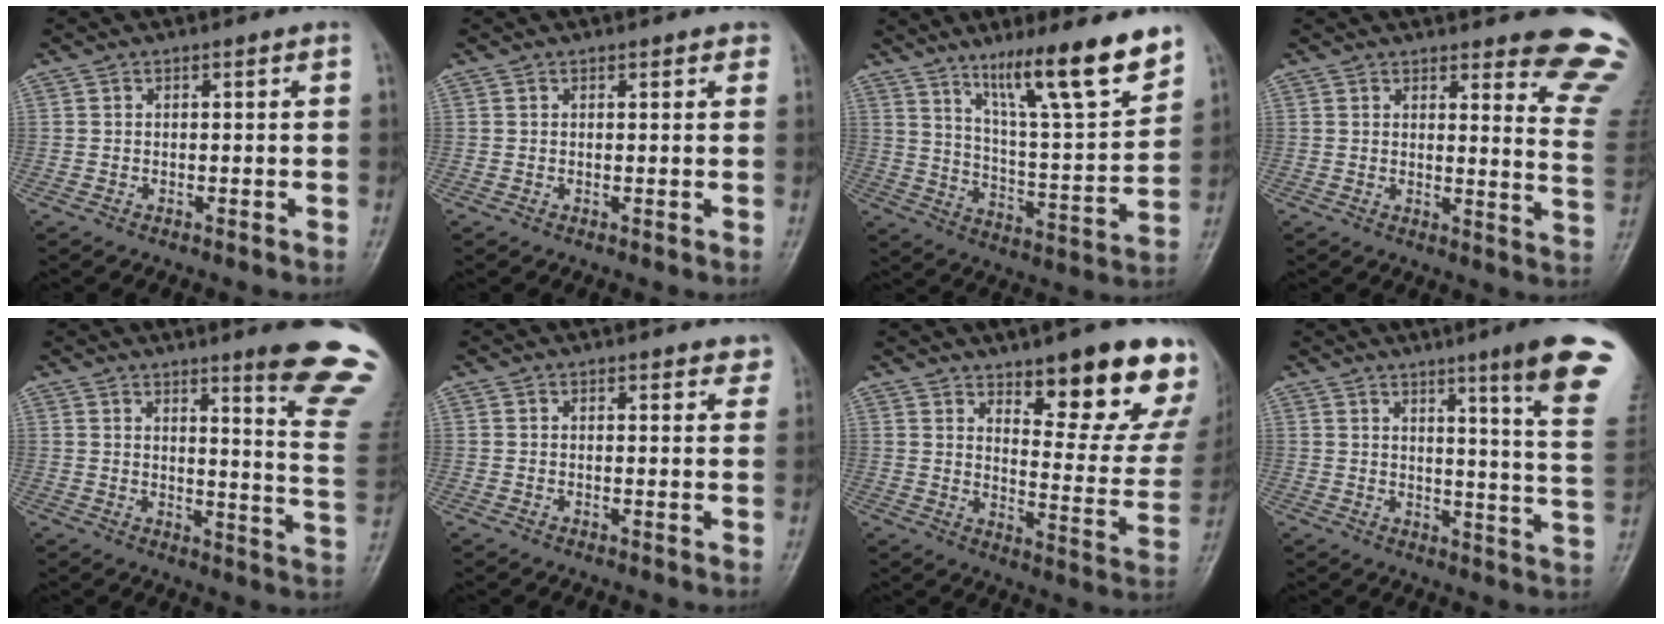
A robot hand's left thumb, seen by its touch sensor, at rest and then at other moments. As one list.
[{"total": 1.7, "force": [1.3, 0.7, 0.9], "torque": [-0.001, -0.001, 0.011]}, {"total": 17.8, "force": [12.3, 2.3, 12.6], "torque": [-0.179, -0.074, 0.204]}, {"total": 12.3, "force": [10.8, 1.8, 5.8], "torque": [-0.037, -0.111, 0.102]}, {"total": 16.2, "force": [11.2, 0.8, 11.6], "torque": [-0.116, -0.093, 0.134]}, {"total": 4.1, "force": [3.5, 1.5, 1.4], "torque": [0.011, -0.015, 0.030]}, {"total": 18.7, "force": [11.4, 5.5, 13.7], "torque": [-0.132, -0.078, 0.162]}, {"total": 16.9, "force": [10.1, 0.3, 13.5], "torque": [-0.153, -0.065, 0.119]}]